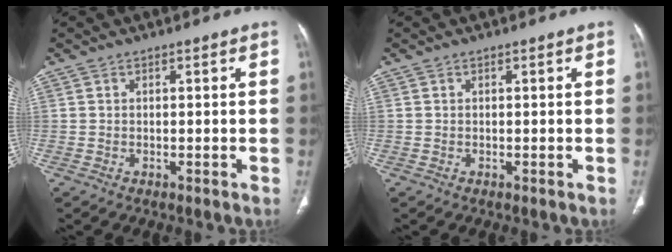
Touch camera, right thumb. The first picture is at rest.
{"total": 0.0}